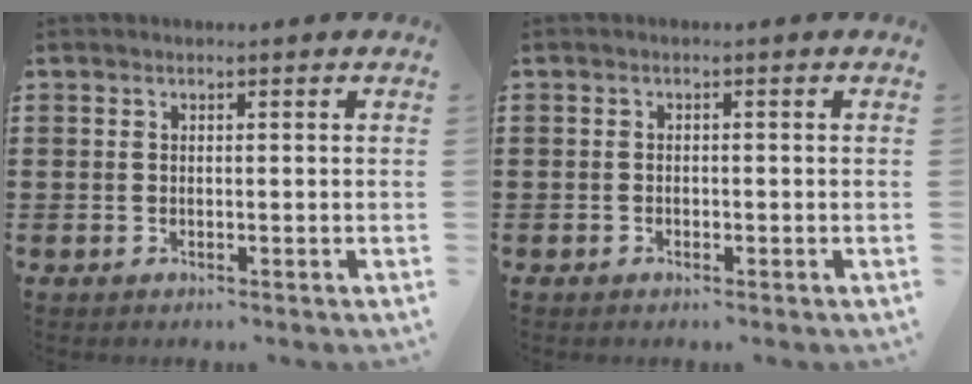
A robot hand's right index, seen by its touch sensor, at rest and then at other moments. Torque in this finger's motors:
{"motor_torque": [-0.10, 0.79, 0.00, 0.00]}